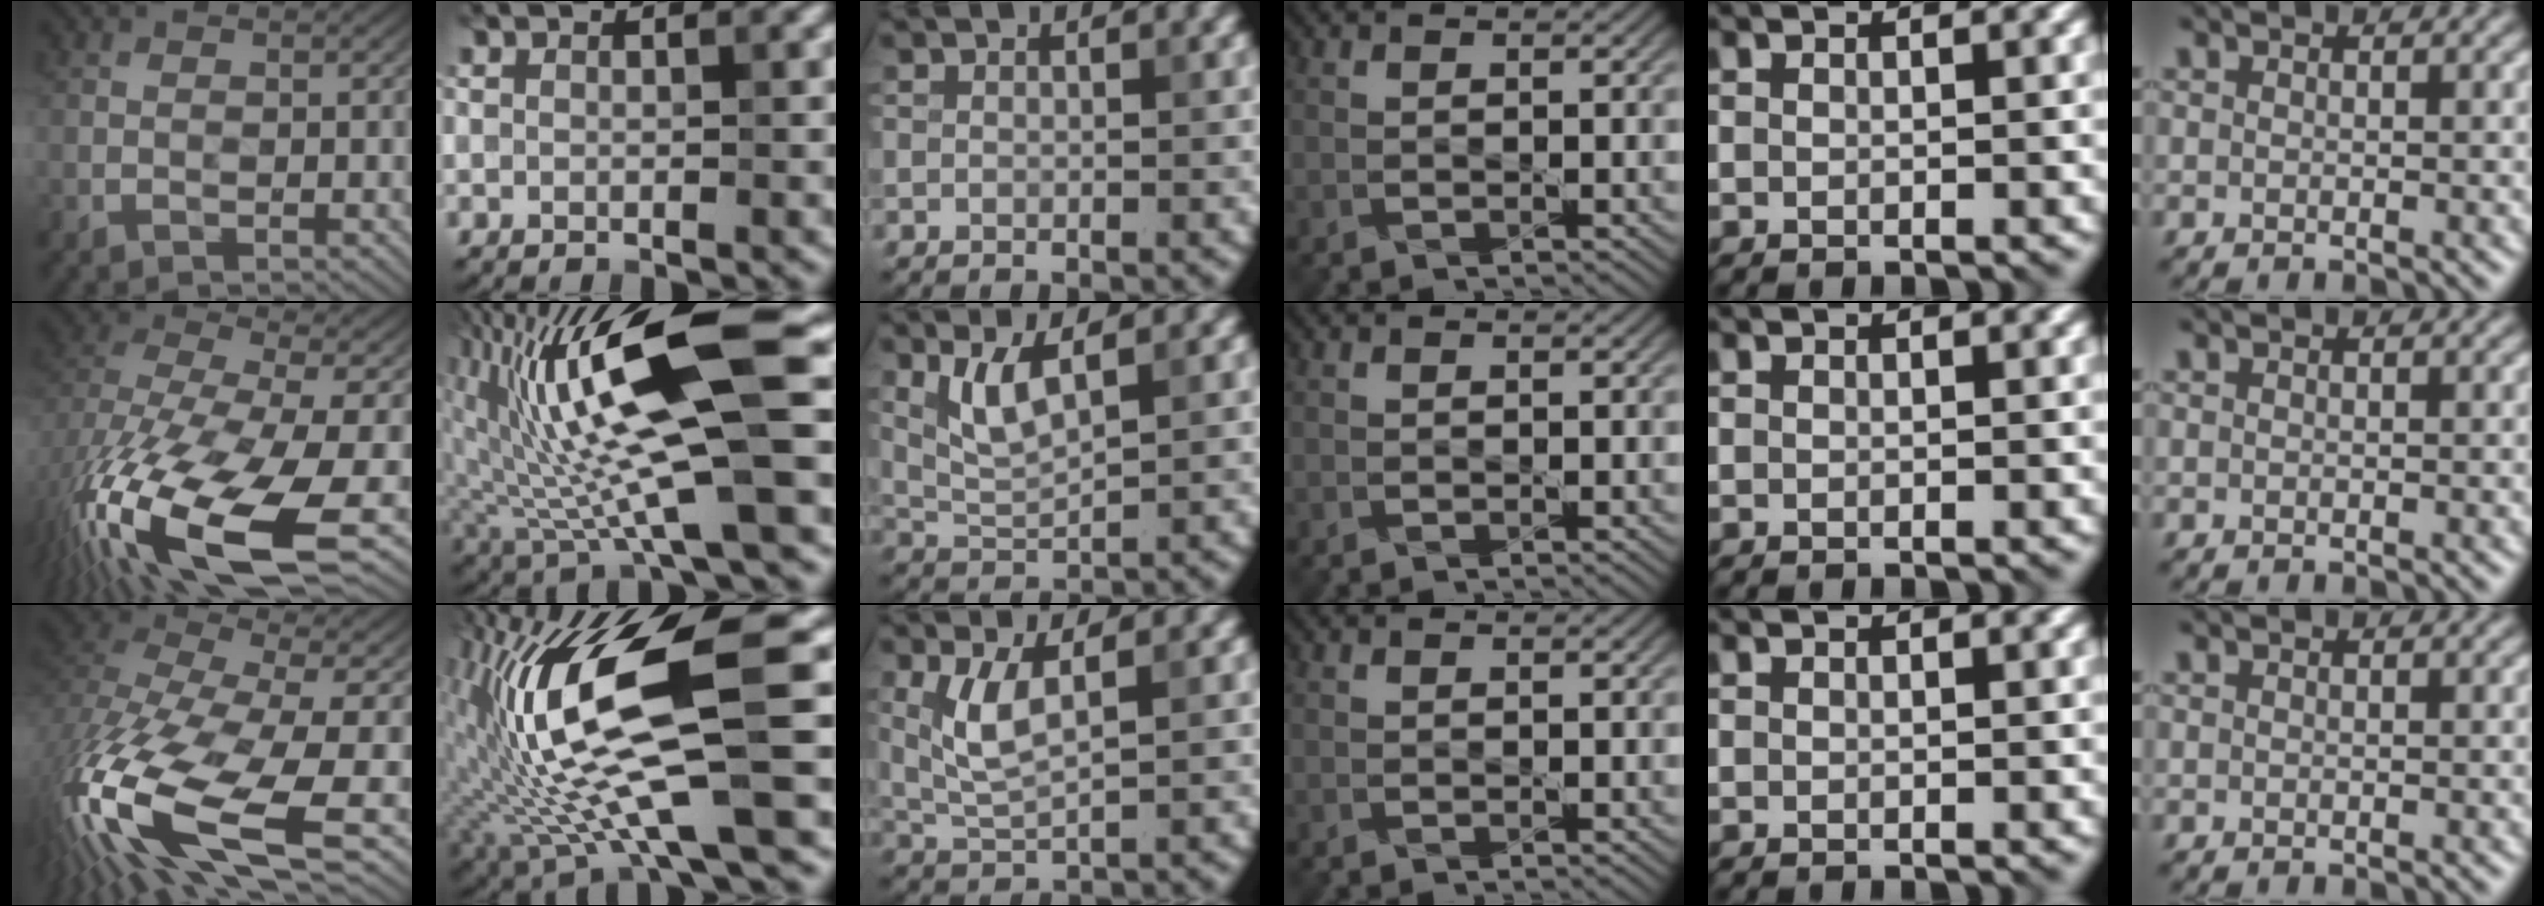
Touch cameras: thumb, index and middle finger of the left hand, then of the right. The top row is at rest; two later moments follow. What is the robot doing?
{"motion": "pour", "object": "cup"}